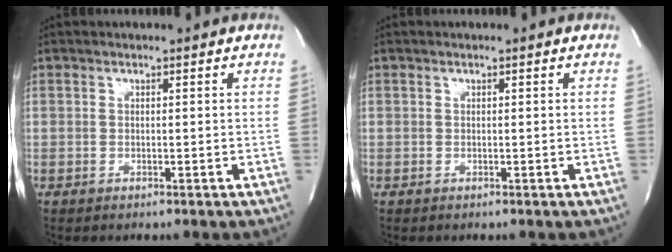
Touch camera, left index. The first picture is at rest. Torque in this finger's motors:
{"motor_torque": [0.00, 0.00, 0.00, 0.01]}